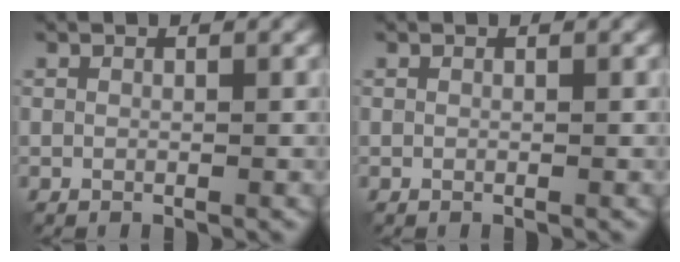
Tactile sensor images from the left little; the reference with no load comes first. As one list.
[{"total": 0.0}]